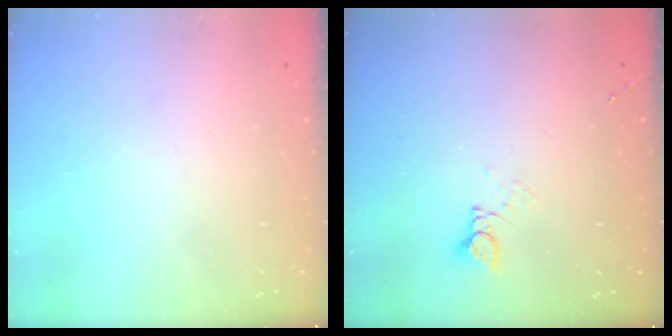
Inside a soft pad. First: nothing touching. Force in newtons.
{"total": 2.6, "press": 2.6, "slide": 0.3}